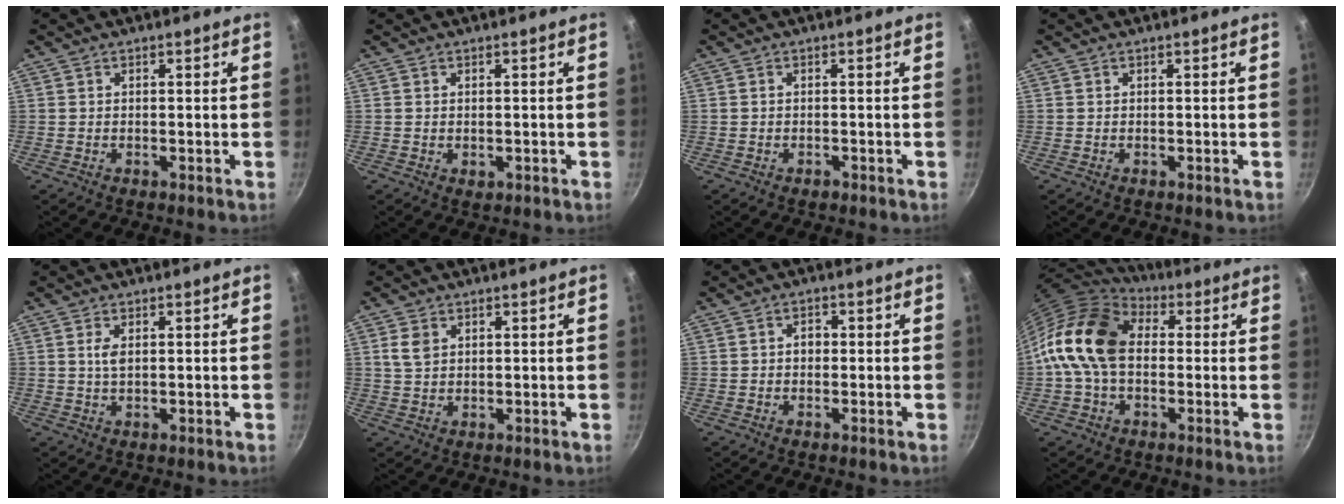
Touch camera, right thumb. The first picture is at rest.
{"total": 1.1, "force": [-0.1, 0.8, 0.7], "torque": [-0.009, -0.002, -0.001]}
{"total": 1.0, "force": [-0.6, 0.6, 0.5], "torque": [-0.009, 0.005, -0.009]}
{"total": 0.0}
{"total": 2.2, "force": [0.5, 1.1, 1.9], "torque": [-0.035, -0.003, 0.011]}
{"total": 3.7, "force": [1.3, 2.7, 2.2], "torque": [-0.036, 0.000, 0.026]}
{"total": 2.2, "force": [-0.1, 1.8, 1.3], "torque": [-0.010, 0.007, -0.005]}
{"total": 15.9, "force": [0.7, 11.0, 11.5], "torque": [-0.192, 0.032, -0.008]}